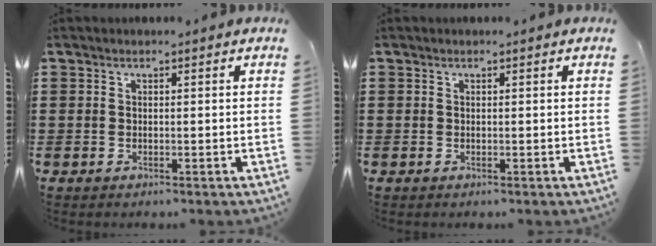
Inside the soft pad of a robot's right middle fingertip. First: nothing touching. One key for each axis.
{"total": 0.0}